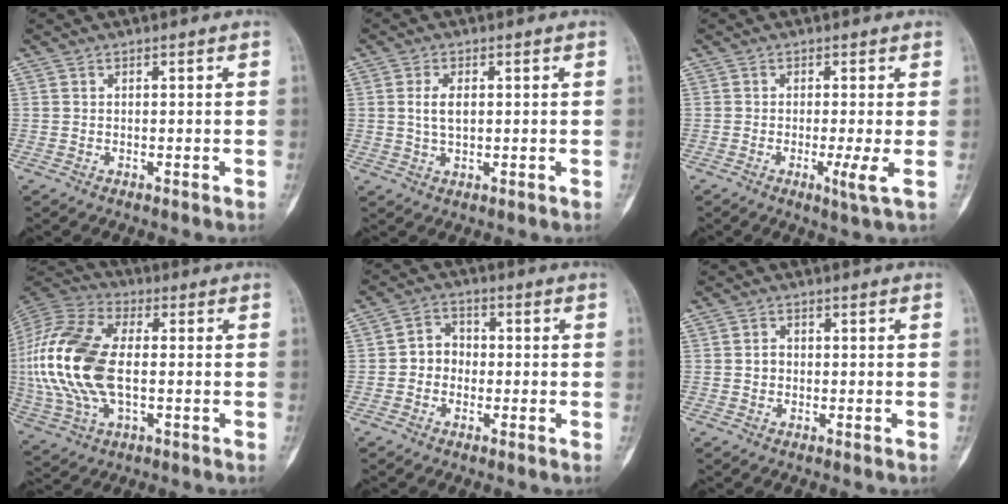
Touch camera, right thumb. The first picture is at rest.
{"total": 3.4, "force": [0.6, 1.6, 2.9], "torque": [-0.061, -0.001, 0.012]}
{"total": 3.1, "force": [-0.7, -0.3, 3.0], "torque": [-0.066, -0.011, -0.013]}
{"total": 21.2, "force": [-0.3, 11.1, 18.0], "torque": [-0.412, 0.010, -0.007]}
{"total": 4.1, "force": [-0.7, 3.5, 2.0], "torque": [-0.012, 0.018, -0.027]}
{"total": 1.3, "force": [-0.1, 1.1, 0.6], "torque": [-0.003, 0.005, -0.003]}